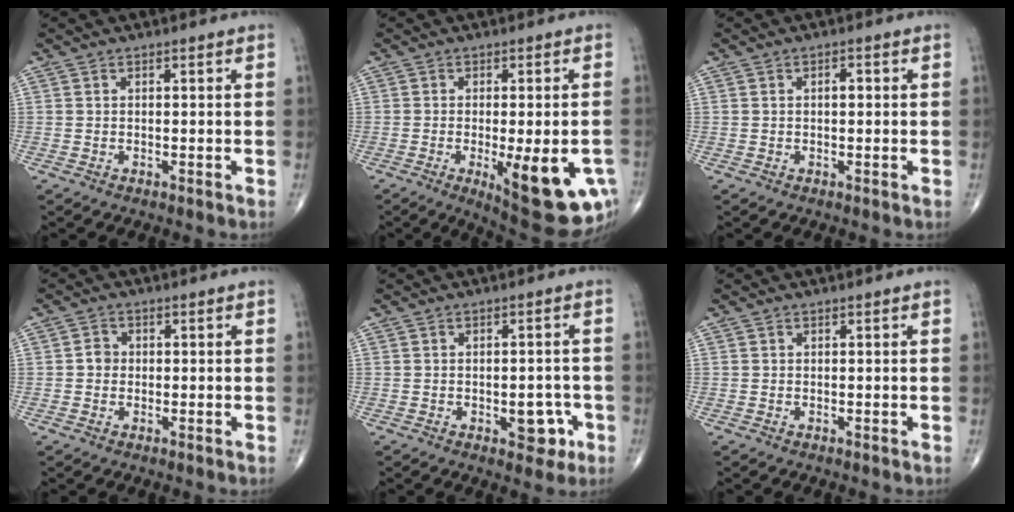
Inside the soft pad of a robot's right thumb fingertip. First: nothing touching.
{"total": 15.7, "force": [-5.0, 4.8, 14.0], "torque": [-0.145, -0.006, -0.049]}
{"total": 1.2, "force": [0.1, 0.6, 1.0], "torque": [-0.013, 0.003, -0.001]}
{"total": 2.0, "force": [-0.1, 1.9, 0.8], "torque": [-0.001, 0.006, -0.007]}
{"total": 5.5, "force": [-1.9, 3.1, 4.1], "torque": [-0.026, 0.012, -0.020]}
{"total": 0.0}